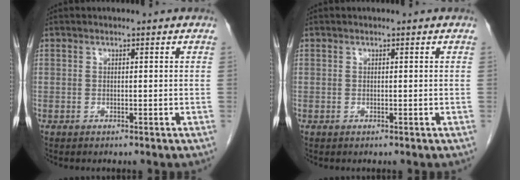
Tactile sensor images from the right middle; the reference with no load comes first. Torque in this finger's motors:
{"motor_torque": [0.00, 0.00, 0.00, 0.00]}